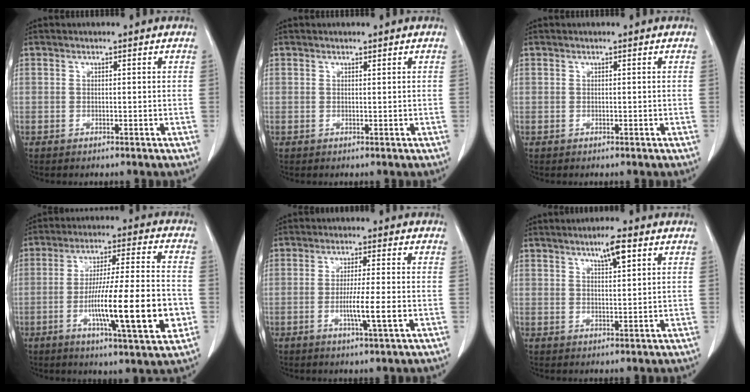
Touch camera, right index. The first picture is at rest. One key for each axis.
{"total": 0.0}
{"total": 0.0}
{"total": 16.6, "fx": -4.2, "fy": 1.1, "fz": 16.0, "tx": -0.259, "ty": -0.008, "tz": -0.065}
{"total": 5.6, "fx": -1.3, "fy": -0.5, "fz": 5.4, "tx": -0.093, "ty": -0.010, "tz": -0.022}
{"total": 4.3, "fx": 2.5, "fy": 0.6, "fz": 3.4, "tx": -0.059, "ty": 0.001, "tz": 0.041}